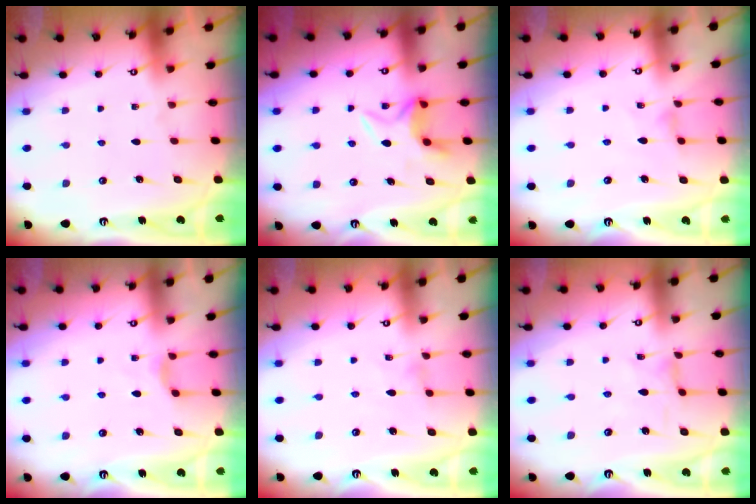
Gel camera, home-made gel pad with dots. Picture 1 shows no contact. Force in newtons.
{"total": 5.0, "press": 4.8, "slide": 1.3}
{"total": 1.3, "press": 1.3, "slide": 0.2}
{"total": 3.6, "press": 3.5, "slide": 0.7}
{"total": 0.0}
{"total": 0.5, "press": 0.5, "slide": 0.2}